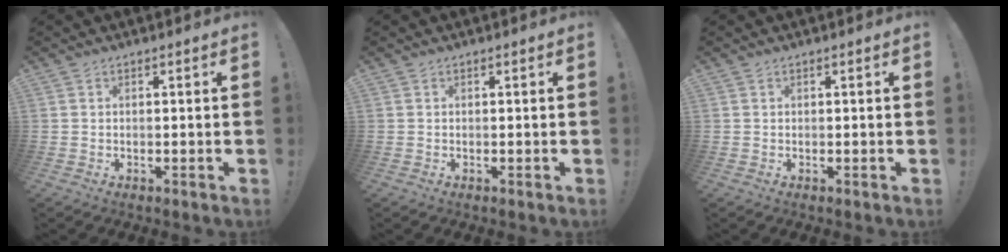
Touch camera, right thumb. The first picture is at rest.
{"total": 0.0}
{"total": 0.0}